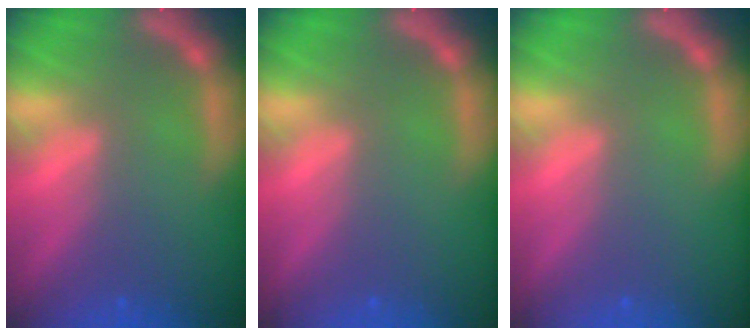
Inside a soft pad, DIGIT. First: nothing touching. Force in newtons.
{"total": 0.0}
{"total": 0.0}